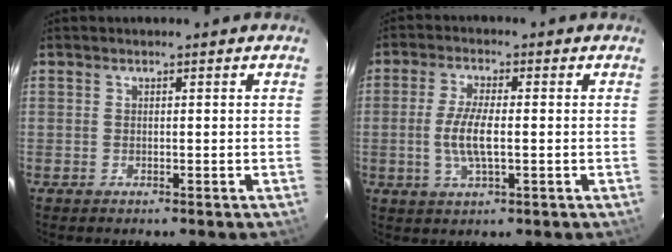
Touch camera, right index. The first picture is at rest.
{"total": 6.7, "force": [-0.7, 1.9, 6.3], "torque": [-0.127, -0.005, -0.013]}